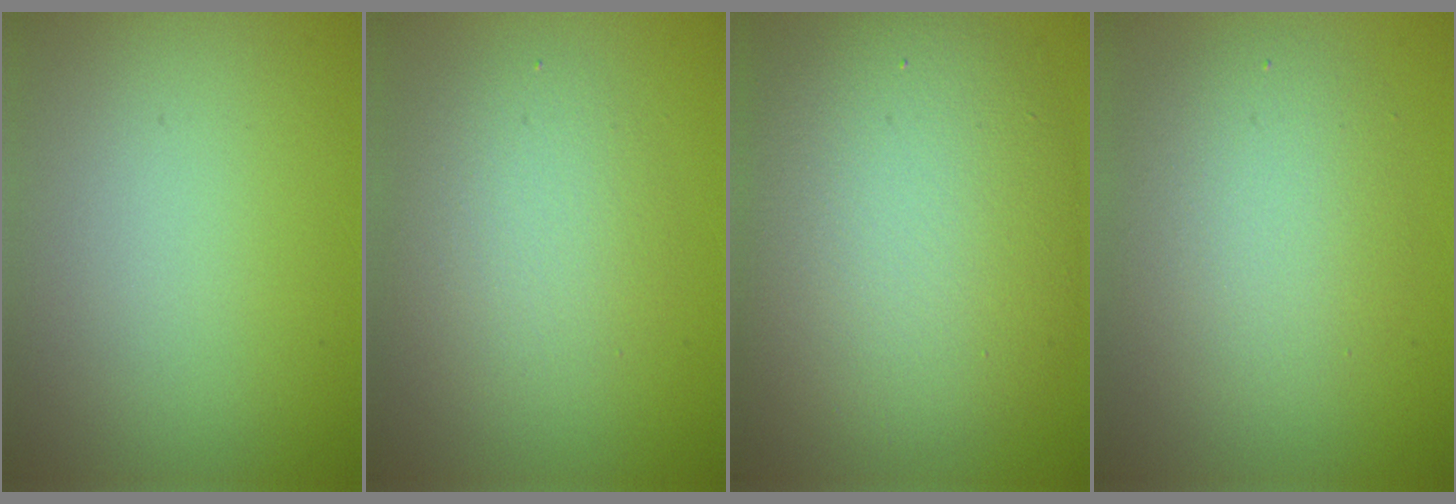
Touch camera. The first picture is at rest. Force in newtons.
{"total": 3.3, "press": 3.3, "slide": 0.1}
{"total": 10.4, "press": 10.4, "slide": 0.6}
{"total": 4.4, "press": 4.4, "slide": 0.4}